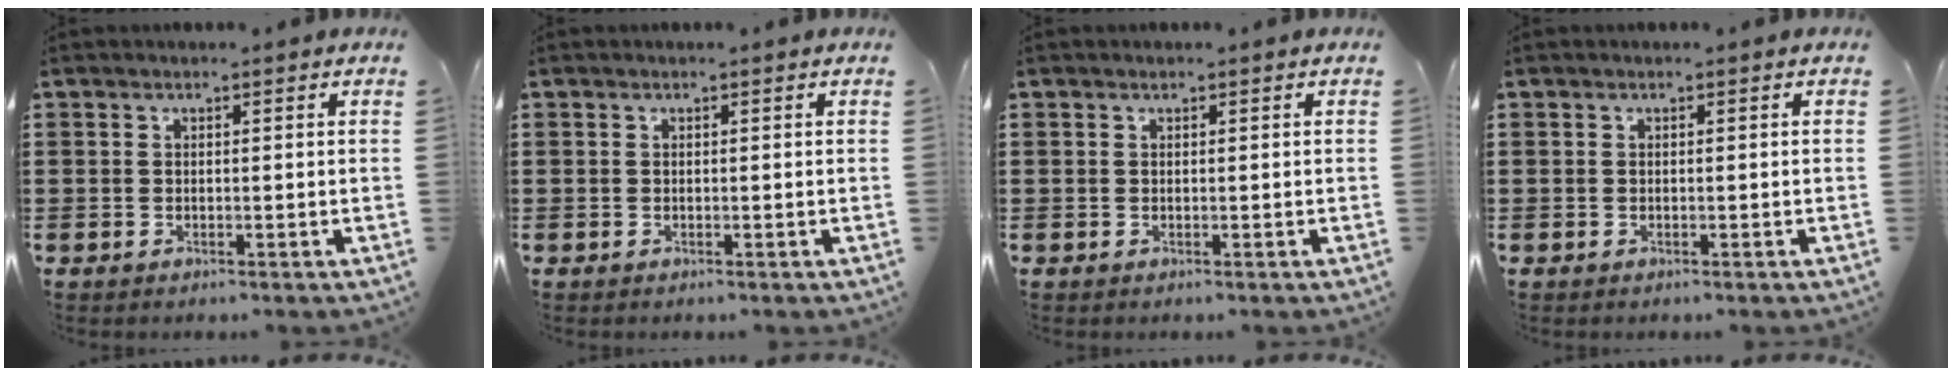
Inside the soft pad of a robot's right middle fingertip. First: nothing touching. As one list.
[{"total": 0.0}, {"total": 0.0}, {"total": 0.0}]